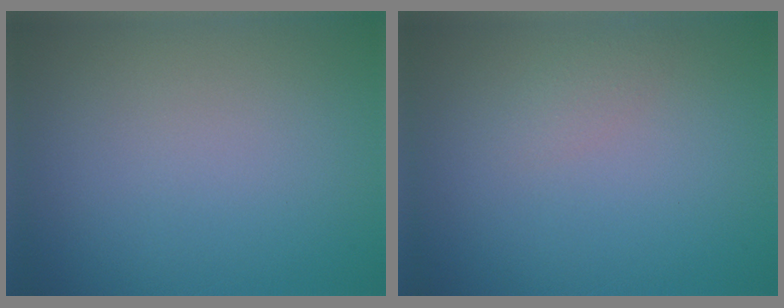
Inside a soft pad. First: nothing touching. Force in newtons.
{"total": 1.1, "press": 1.1, "slide": 0.0}